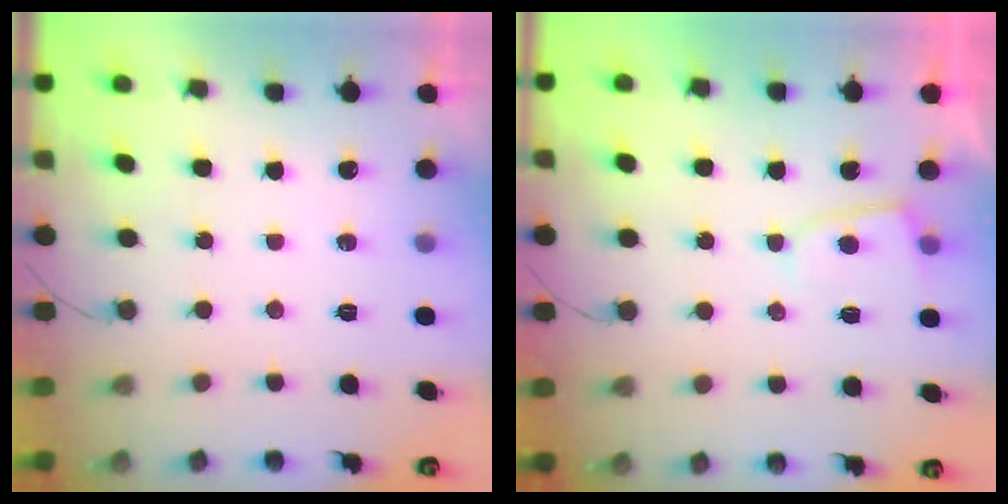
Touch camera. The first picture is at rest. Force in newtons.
{"total": 3.0, "press": 2.9, "slide": 0.3}